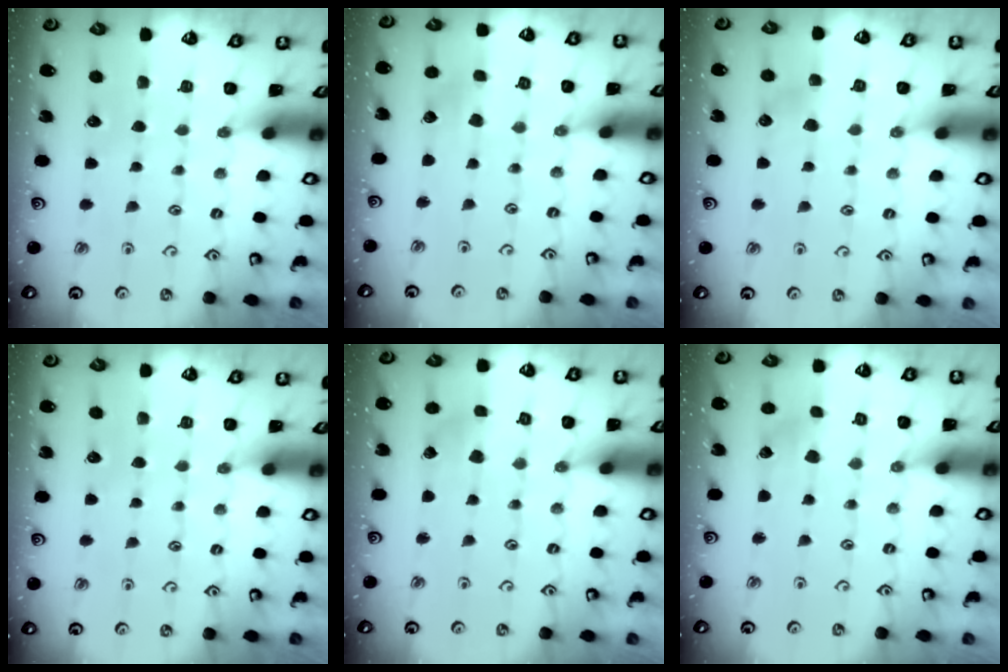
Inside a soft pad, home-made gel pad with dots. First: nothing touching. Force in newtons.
{"total": 1.4, "press": 1.4, "slide": 0.1}
{"total": 5.6, "press": 5.6, "slide": 0.4}
{"total": 0.0}
{"total": 2.6, "press": 2.6, "slide": 0.3}
{"total": 2.1, "press": 2.1, "slide": 0.2}